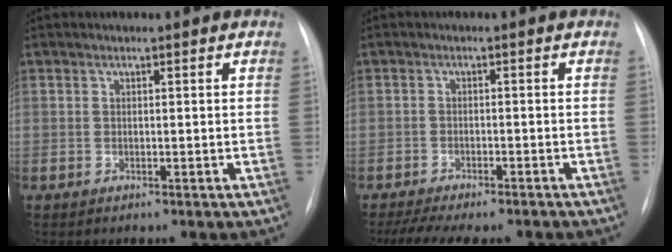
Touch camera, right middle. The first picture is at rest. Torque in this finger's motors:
{"motor_torque": [0.78, -1.11, 0.04, 0.02]}